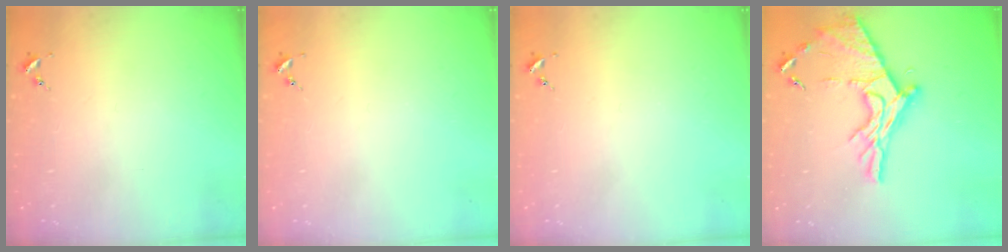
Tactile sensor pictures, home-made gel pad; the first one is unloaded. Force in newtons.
{"total": 0.0}
{"total": 0.0}
{"total": 18.4, "press": 18.3, "slide": 1.1}